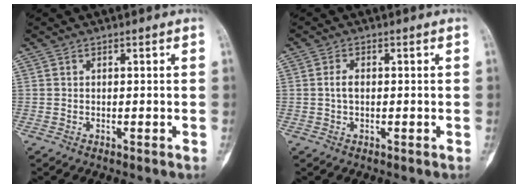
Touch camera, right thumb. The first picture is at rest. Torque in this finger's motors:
{"motor_torque": [0.47, 0.36, 0.14, -0.20, 0.11]}